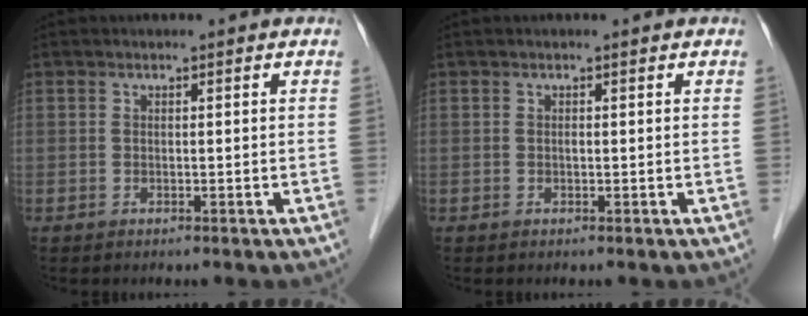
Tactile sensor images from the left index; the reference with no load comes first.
{"total": 0.0}